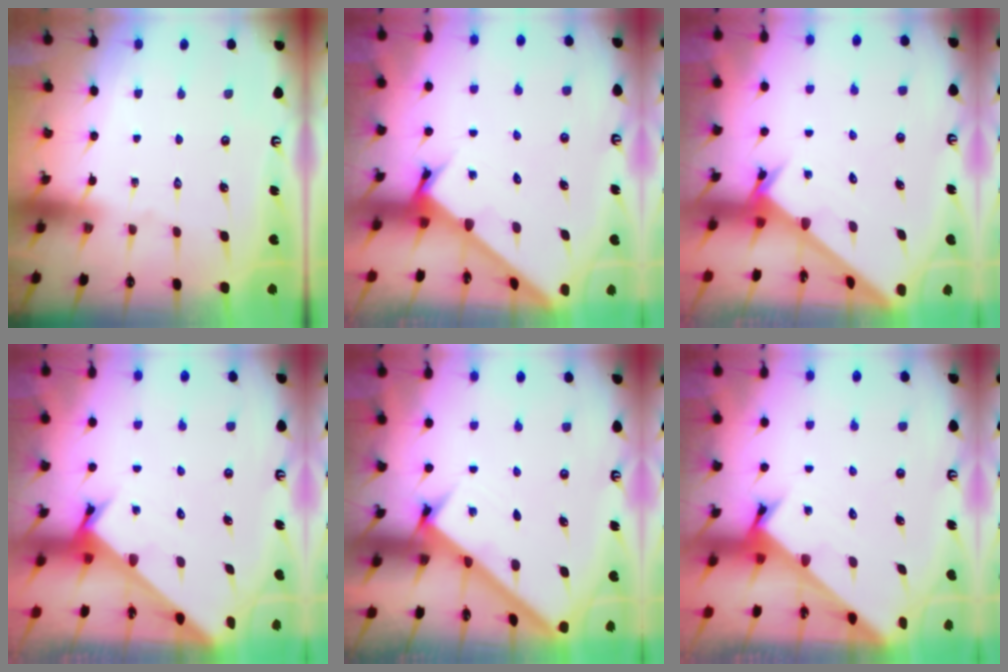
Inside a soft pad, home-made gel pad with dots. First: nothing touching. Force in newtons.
{"total": 2.8, "press": 2.8, "slide": 0.3}
{"total": 2.4, "press": 2.4, "slide": 0.2}
{"total": 2.2, "press": 2.2, "slide": 0.1}
{"total": 2.4, "press": 2.4, "slide": 0.2}
{"total": 2.3, "press": 2.3, "slide": 0.2}